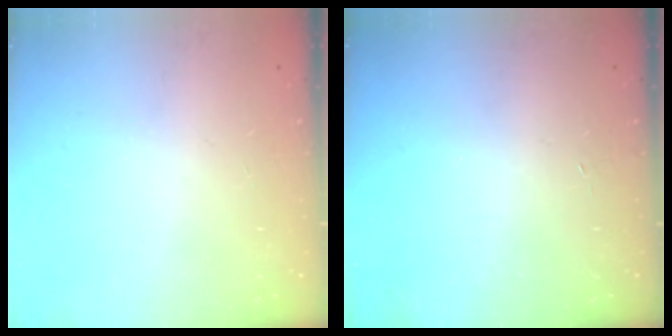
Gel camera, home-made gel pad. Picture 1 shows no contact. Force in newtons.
{"total": 3.3, "press": 3.3, "slide": 0.3}